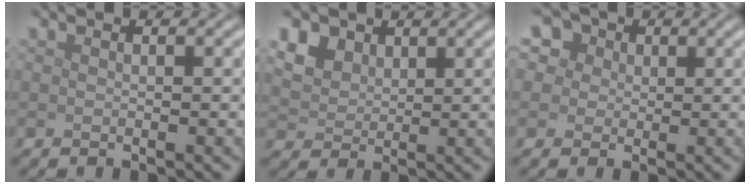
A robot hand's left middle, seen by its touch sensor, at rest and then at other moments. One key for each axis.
{"total": 5.6, "fx": 3.2, "fy": 3.9, "fz": 2.5, "tx": -0.089, "ty": 0.007, "tz": 0.063}
{"total": 7.5, "fx": 3.7, "fy": 5.6, "fz": 3.3, "tx": -0.065, "ty": 0.029, "tz": 0.033}